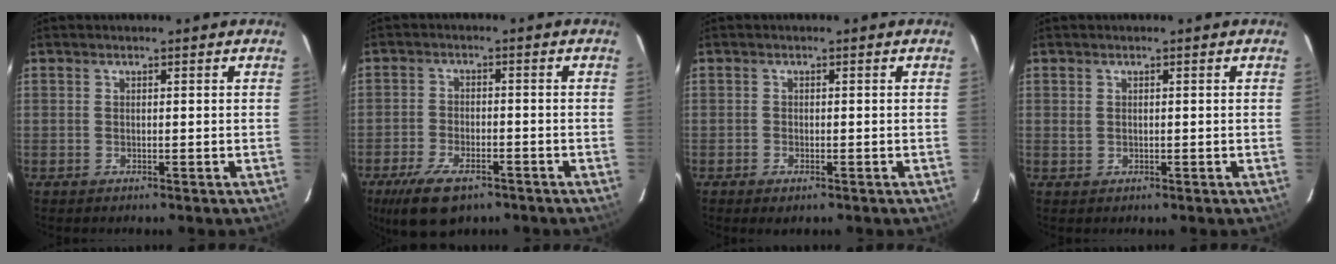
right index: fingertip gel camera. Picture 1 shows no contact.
{"total": 10.4, "force": [-6.9, 4.7, 6.2], "torque": [-0.147, -0.019, -0.117]}
{"total": 1.6, "force": [-1.1, 0.8, 0.9], "torque": [-0.021, -0.005, -0.020]}
{"total": 0.8, "force": [0.3, 0.6, 0.4], "torque": [-0.008, 0.002, 0.007]}